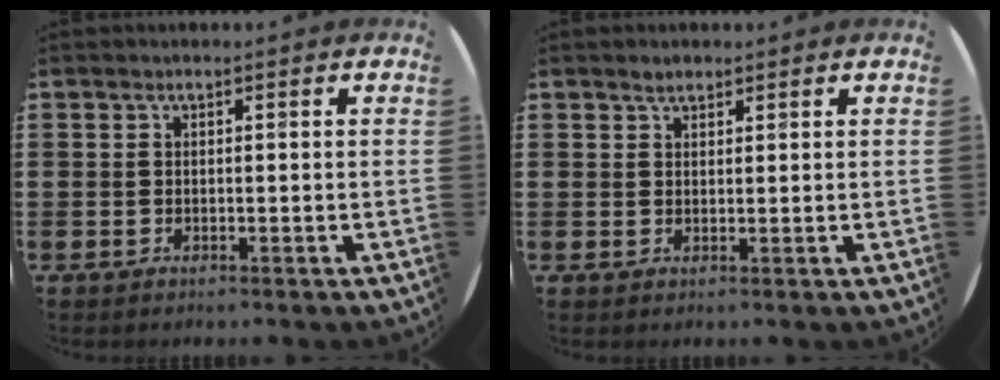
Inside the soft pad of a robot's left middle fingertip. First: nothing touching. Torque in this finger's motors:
{"motor_torque": [0.11, -0.07, -0.01, 0.00]}